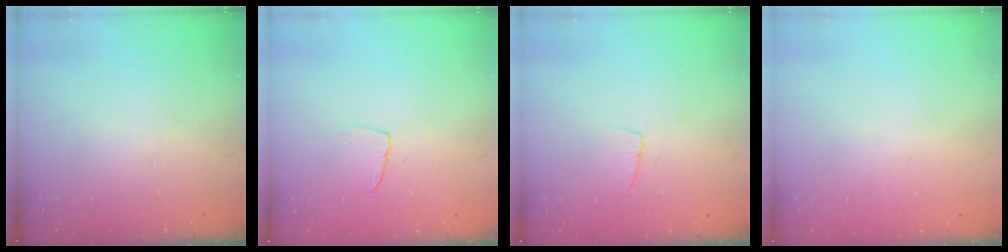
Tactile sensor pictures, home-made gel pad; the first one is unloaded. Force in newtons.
{"total": 3.8, "press": 3.8, "slide": 0.3}
{"total": 2.9, "press": 2.9, "slide": 0.1}
{"total": 0.0}